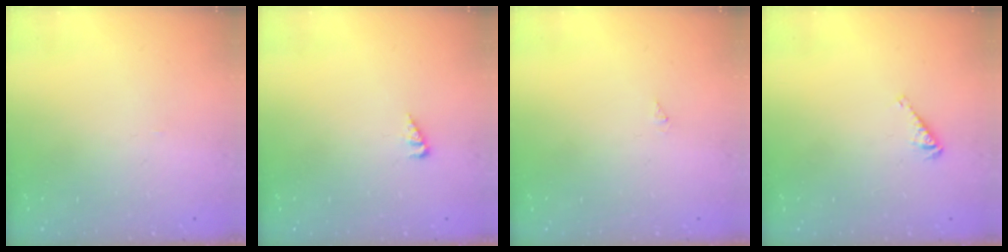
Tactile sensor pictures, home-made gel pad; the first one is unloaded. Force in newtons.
{"total": 2.6, "press": 2.6, "slide": 0.2}
{"total": 0.0}
{"total": 3.9, "press": 3.9, "slide": 0.1}